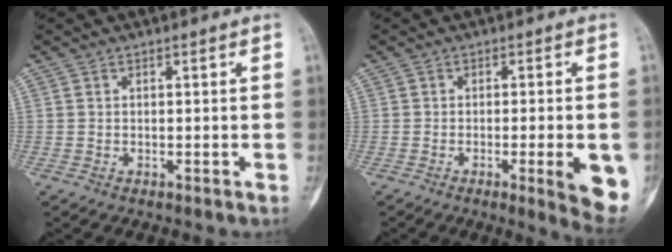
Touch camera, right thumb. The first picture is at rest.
{"total": 9.1, "force": [-2.8, 1.5, 8.5], "torque": [-0.098, -0.010, -0.033]}